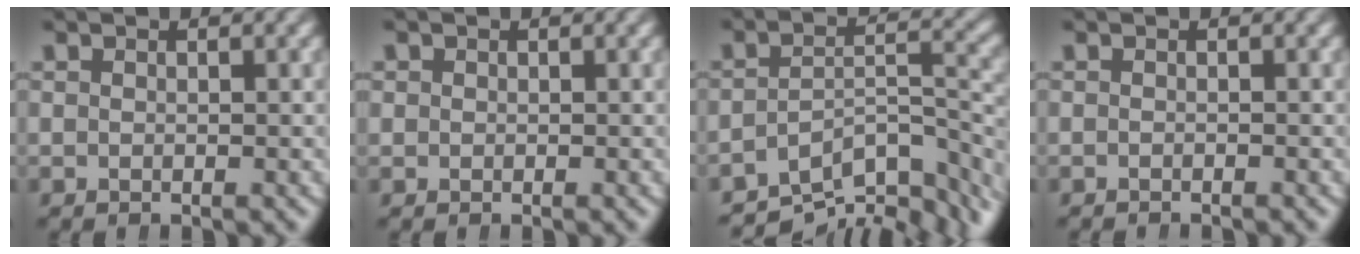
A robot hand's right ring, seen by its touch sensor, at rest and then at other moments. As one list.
[{"total": 0.7, "force": [0.1, 0.7, -0.2], "torque": [0.003, -0.009, 0.006]}, {"total": 10.0, "force": [-6.3, 5.2, 5.8], "torque": [-0.067, -0.031, -0.092]}, {"total": 0.7, "force": [-0.7, 0.2, -0.1], "torque": [-0.004, -0.002, -0.015]}]